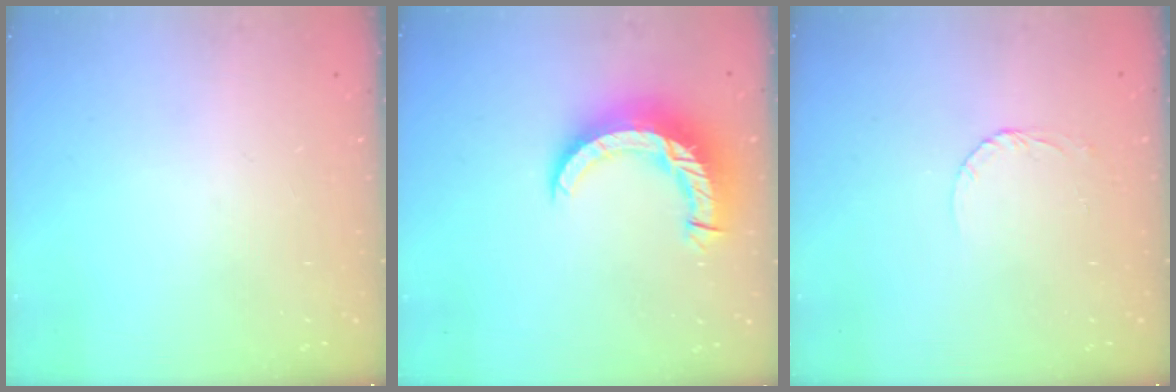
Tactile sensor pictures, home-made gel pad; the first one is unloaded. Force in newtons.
{"total": 11.4, "press": 11.3, "slide": 1.1}
{"total": 2.6, "press": 2.6, "slide": 0.1}